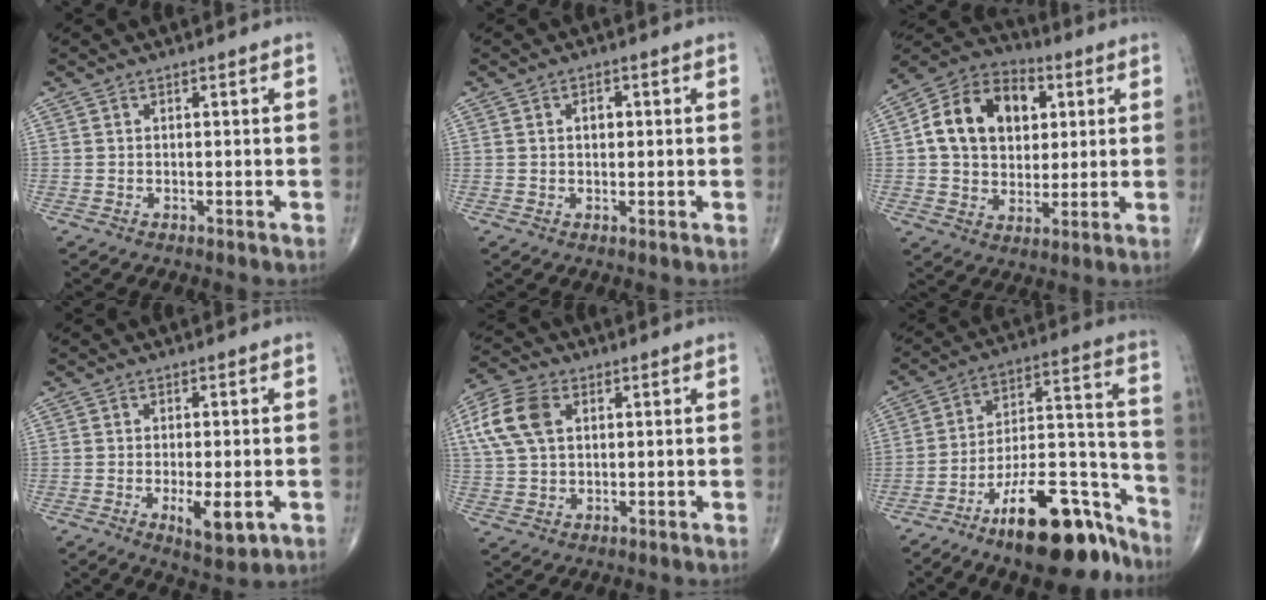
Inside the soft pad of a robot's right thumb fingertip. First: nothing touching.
{"total": 2.3, "force": [0.4, 1.6, 1.6], "torque": [-0.018, 0.003, 0.005]}
{"total": 16.8, "force": [3.8, 12.3, 10.8], "torque": [-0.152, 0.009, 0.059]}
{"total": 6.2, "force": [-1.6, 2.1, 5.6], "torque": [-0.085, -0.015, -0.020]}
{"total": 10.6, "force": [3.2, 6.9, 7.4], "torque": [-0.155, 0.008, 0.060]}
{"total": 20.3, "force": [-14.2, 6.8, 12.9], "torque": [-0.169, 0.109, -0.233]}